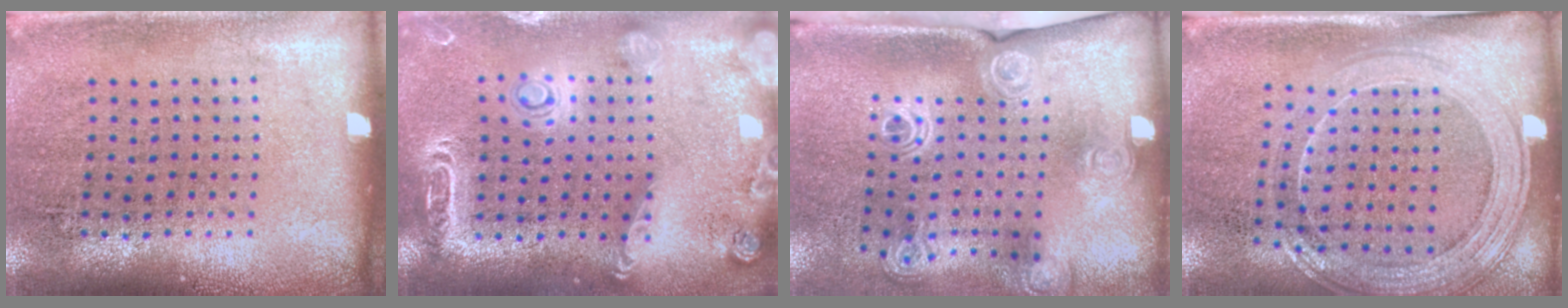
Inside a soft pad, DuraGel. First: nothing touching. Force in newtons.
{"total": 2.0, "press": 1.9, "slide": 0.6}
{"total": 2.1, "press": 1.6, "slide": 1.3}
{"total": 1.7, "press": 1.6, "slide": 0.6}